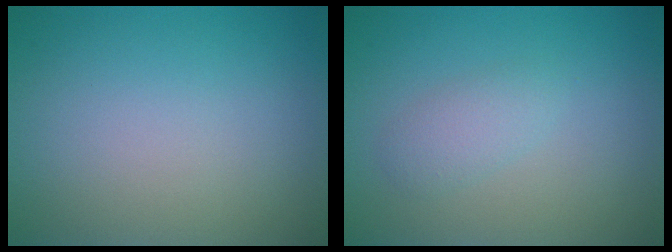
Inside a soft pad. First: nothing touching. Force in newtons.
{"total": 1.8, "press": 1.8, "slide": 0.2}